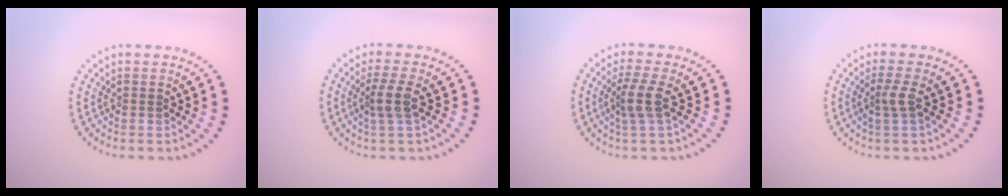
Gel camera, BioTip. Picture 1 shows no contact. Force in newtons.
{"total": 2.3, "press": 1.9, "slide": 1.4}
{"total": 2.6, "press": 2.0, "slide": 1.7}
{"total": 1.7, "press": 1.2, "slide": 1.2}